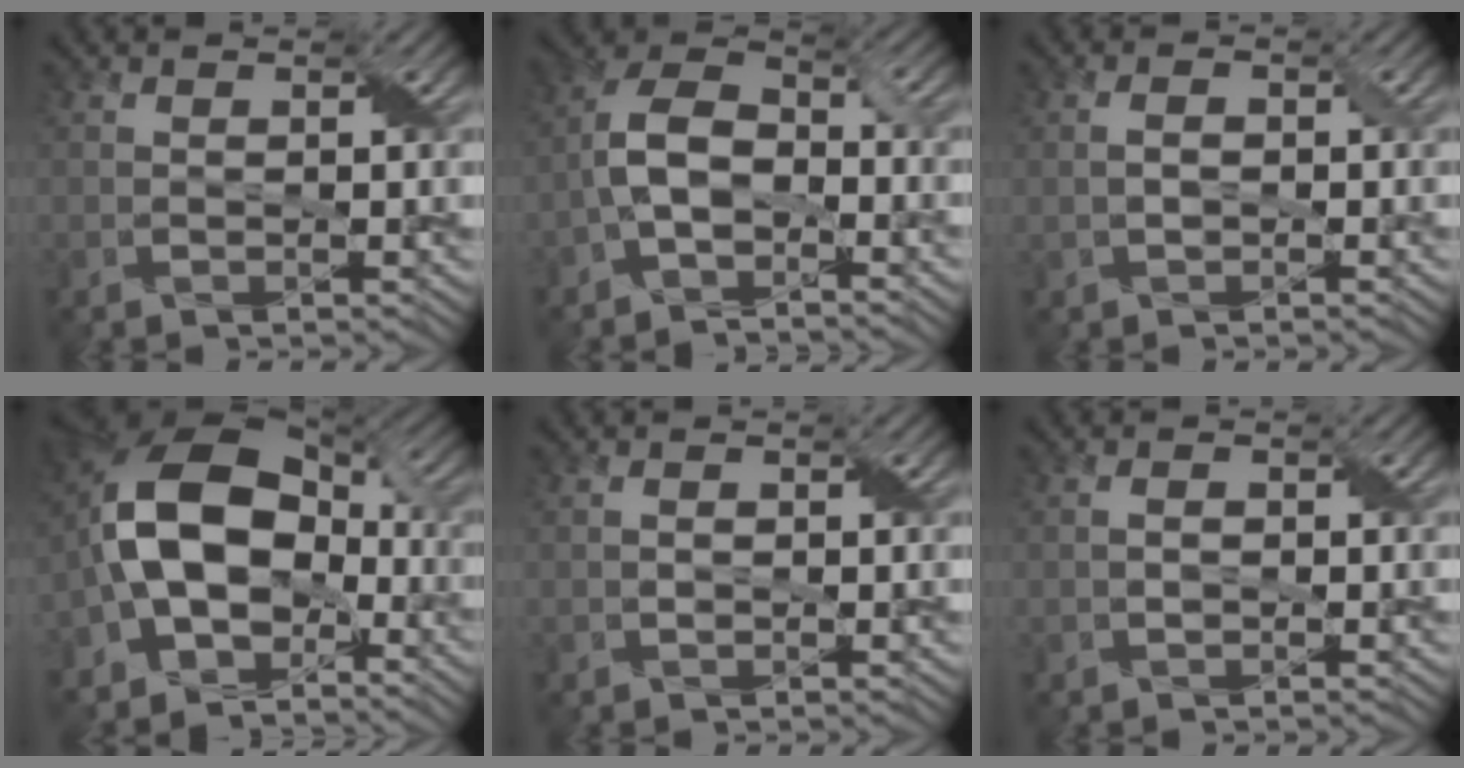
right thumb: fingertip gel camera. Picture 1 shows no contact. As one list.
[{"total": 6.9, "force": [-2.7, 3.9, 5.1], "torque": [-0.108, 0.016, -0.064]}, {"total": 2.1, "force": [-0.3, 1.3, 1.6], "torque": [-0.030, 0.006, -0.005]}, {"total": 14.7, "force": [-4.0, 10.0, 10.0], "torque": [-0.193, -0.002, -0.087]}, {"total": 0.9, "force": [-0.2, 0.7, 0.6], "torque": [-0.010, 0.000, -0.002]}, {"total": 1.2, "force": [-0.3, 0.9, 0.8], "torque": [-0.015, 0.004, -0.003]}]